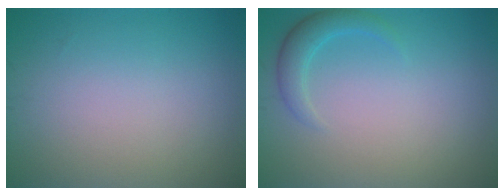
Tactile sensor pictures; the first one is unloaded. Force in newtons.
{"total": 2.1, "press": 2.1, "slide": 0.2}